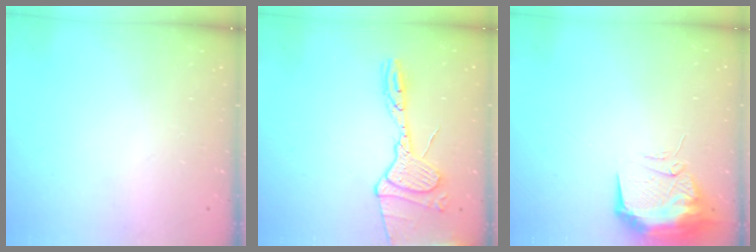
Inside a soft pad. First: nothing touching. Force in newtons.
{"total": 14.4, "press": 14.3, "slide": 1.2}
{"total": 11.0, "press": 11.0, "slide": 1.2}